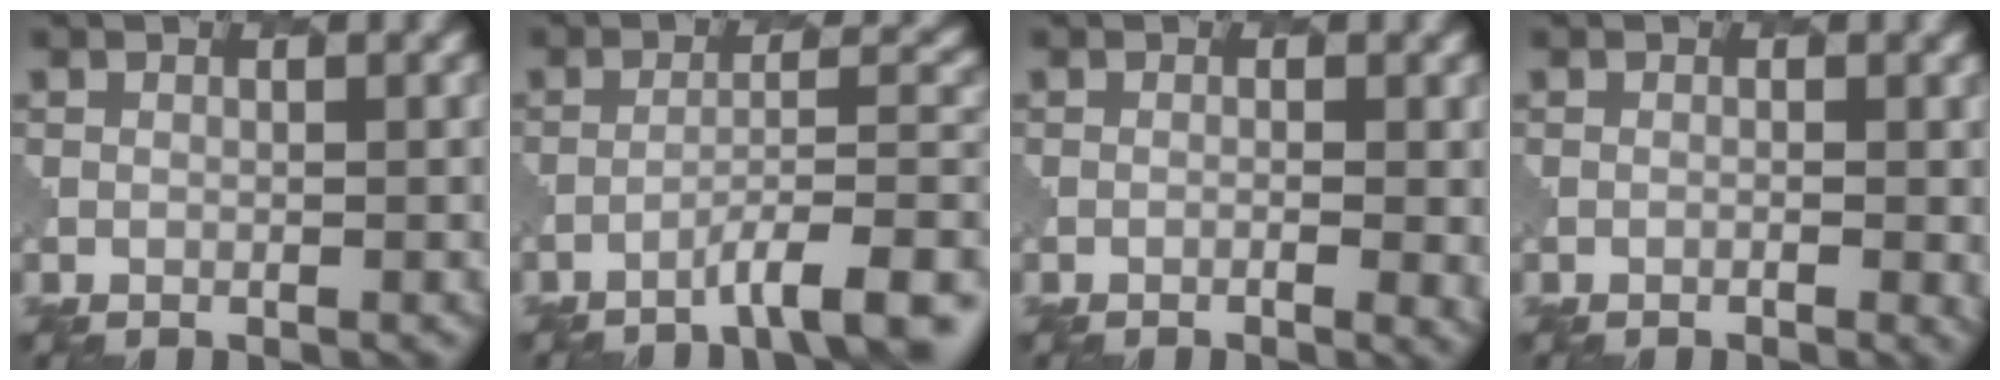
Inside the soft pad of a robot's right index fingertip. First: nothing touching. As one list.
[{"total": 6.8, "force": [-4.7, 1.1, 4.8], "torque": [-0.069, 0.009, -0.075]}, {"total": 1.8, "force": [-0.6, 0.4, 1.7], "torque": [-0.024, -0.001, -0.011]}, {"total": 1.2, "force": [-0.4, 0.3, 1.1], "torque": [-0.015, -0.002, -0.005]}]